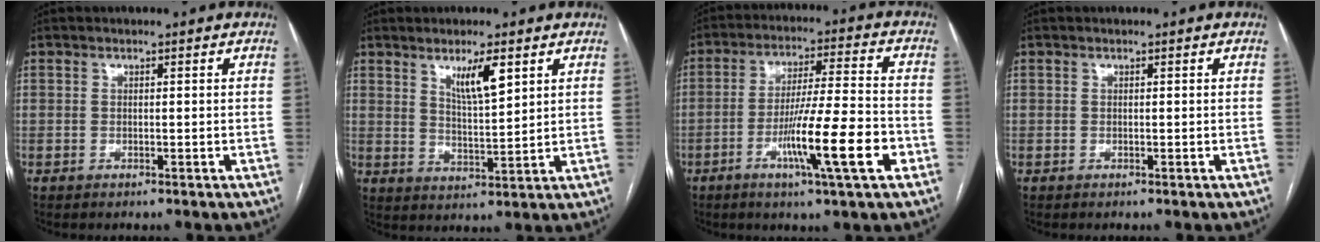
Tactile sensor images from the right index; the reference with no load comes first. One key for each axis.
{"total": 5.9, "fx": 3.3, "fy": 0.8, "fz": 4.9, "tx": -0.086, "ty": -0.008, "tz": 0.062}
{"total": 12.6, "fx": -4.8, "fy": -0.1, "fz": 11.7, "tx": -0.197, "ty": -0.009, "tz": -0.082}
{"total": 0.0}